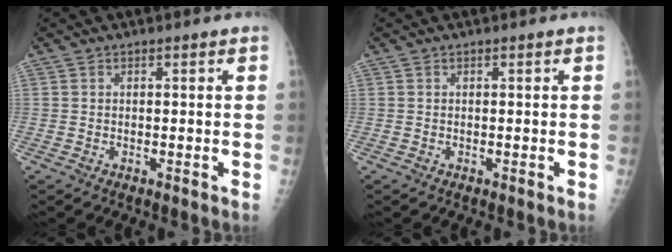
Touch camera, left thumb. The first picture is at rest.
{"total": 0.0}